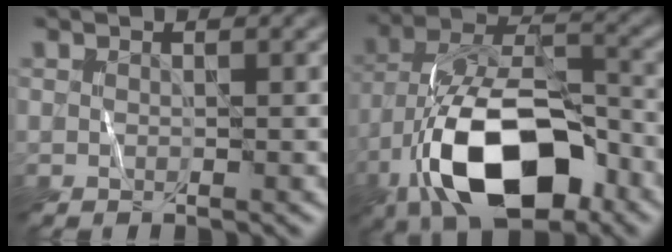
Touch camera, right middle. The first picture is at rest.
{"total": 13.4, "force": [-6.4, 6.4, 9.8], "torque": [-0.175, 0.007, -0.116]}